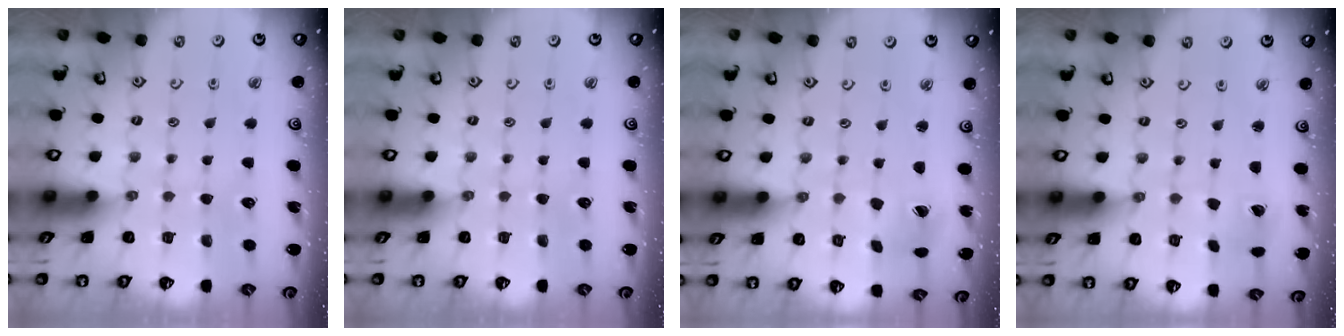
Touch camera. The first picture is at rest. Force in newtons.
{"total": 0.0}
{"total": 3.5, "press": 3.4, "slide": 0.4}
{"total": 1.8, "press": 1.8, "slide": 0.2}